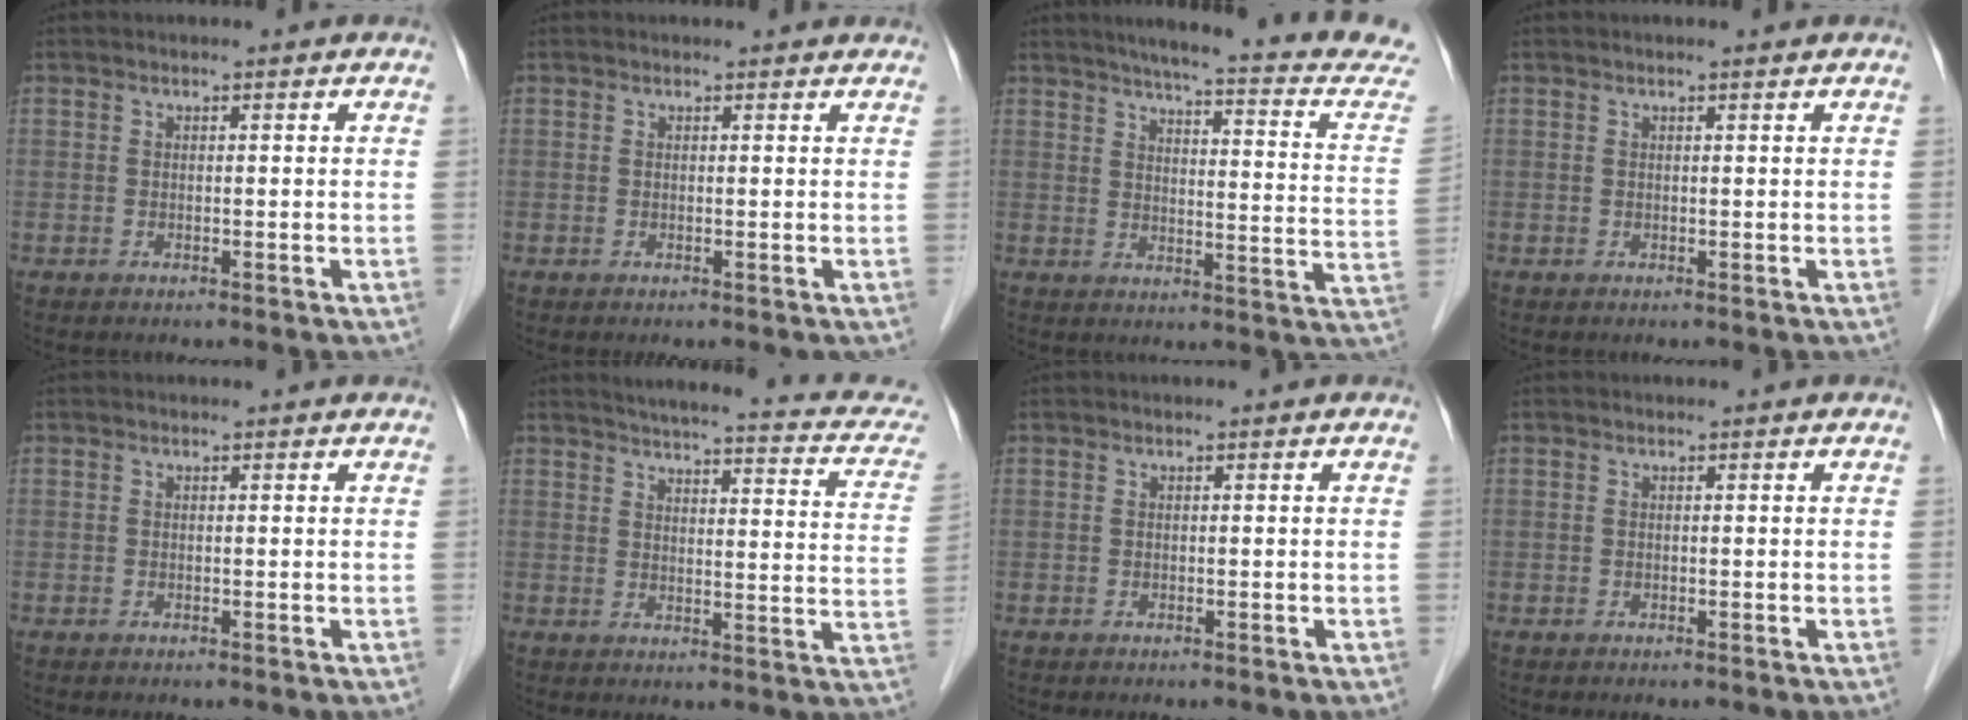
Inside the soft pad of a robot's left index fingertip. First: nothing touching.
{"total": 2.2, "force": [2.1, 0.4, 0.2], "torque": [-0.014, 0.005, 0.015]}
{"total": 20.6, "force": [18.2, 0.5, 9.7], "torque": [-0.126, -0.053, 0.207]}
{"total": 0.9, "force": [0.8, -0.1, 0.5], "torque": [-0.012, 0.007, 0.017]}
{"total": 0.7, "force": [0.6, 0.1, 0.1], "torque": [-0.007, 0.008, 0.004]}
{"total": 19.7, "force": [17.5, 3.2, 8.5], "torque": [-0.097, -0.020, 0.190]}
{"total": 0.0}
{"total": 0.0}